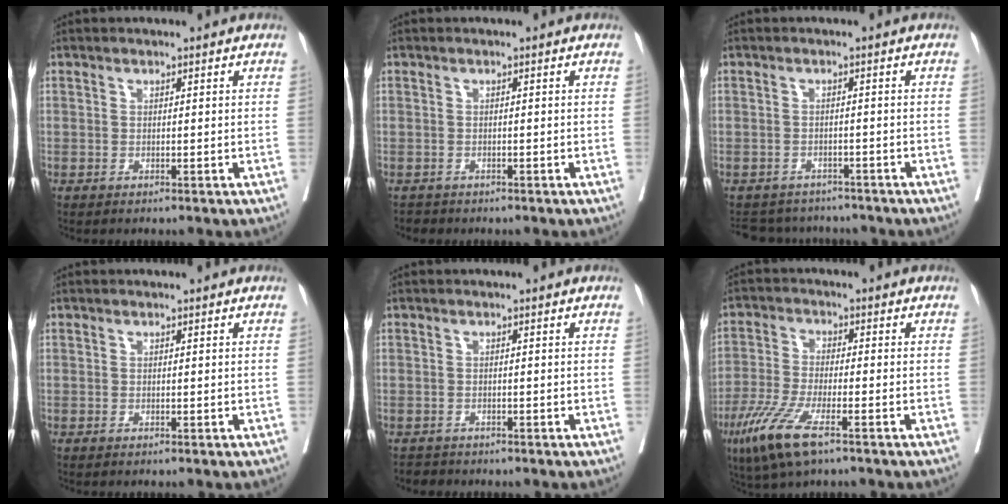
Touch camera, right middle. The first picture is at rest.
{"total": 1.2, "force": [-1.1, 0.4, -0.1], "torque": [-0.011, -0.005, -0.020]}
{"total": 7.4, "force": [-7.0, 2.4, 0.8], "torque": [-0.018, 0.007, -0.091]}
{"total": 0.0}
{"total": 1.8, "force": [-1.7, 0.6, -0.2], "torque": [-0.008, -0.006, -0.031]}
{"total": 9.2, "force": [-5.3, 1.6, 7.3], "torque": [-0.156, -0.023, -0.100]}